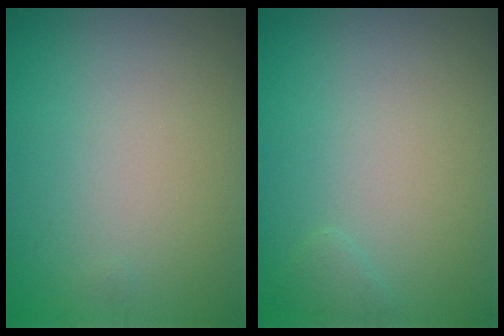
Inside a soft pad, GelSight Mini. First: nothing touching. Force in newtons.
{"total": 0.6, "press": 0.6, "slide": 0.1}